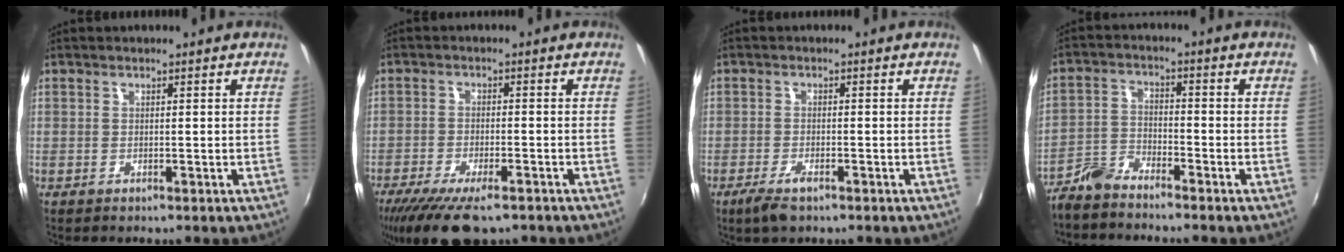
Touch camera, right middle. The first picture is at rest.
{"total": 12.2, "force": [-9.0, 3.8, 7.4], "torque": [-0.161, -0.040, -0.150]}
{"total": 4.0, "force": [-2.7, 1.3, 2.6], "torque": [-0.064, -0.009, -0.051]}
{"total": 5.0, "force": [-4.6, 1.3, 1.6], "torque": [-0.036, 0.003, -0.096]}